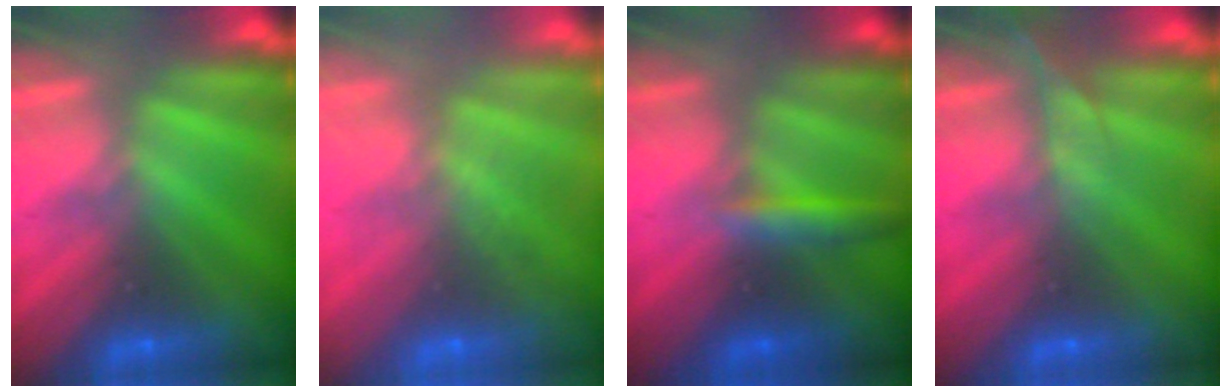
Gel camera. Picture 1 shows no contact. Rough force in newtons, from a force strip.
{"total": 9.0}
{"total": 2.8}
{"total": 2.5}